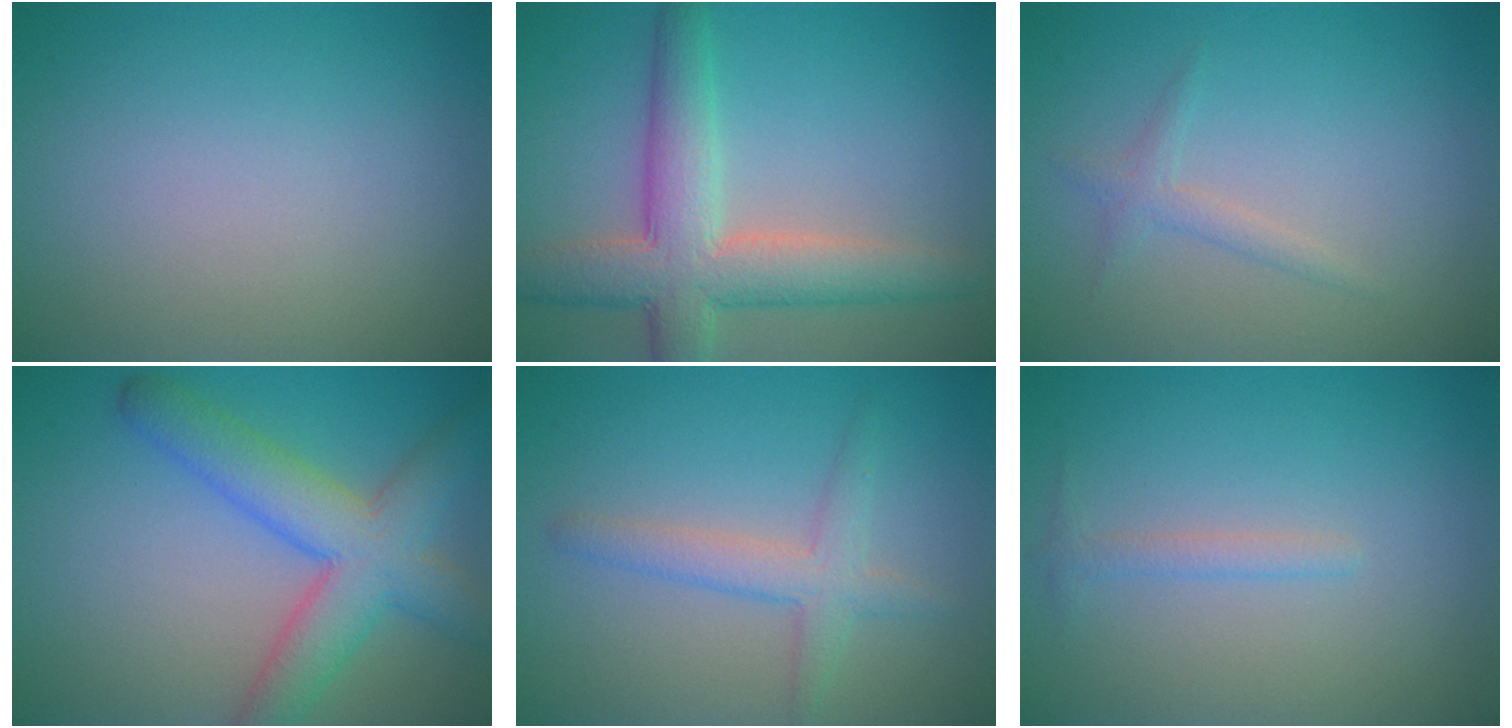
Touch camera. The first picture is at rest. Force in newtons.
{"total": 6.9, "press": 6.9, "slide": 0.3}
{"total": 1.3, "press": 1.3, "slide": 0.0}
{"total": 7.0, "press": 7.0, "slide": 0.3}
{"total": 2.8, "press": 2.8, "slide": 0.2}
{"total": 1.1, "press": 1.1, "slide": 0.0}